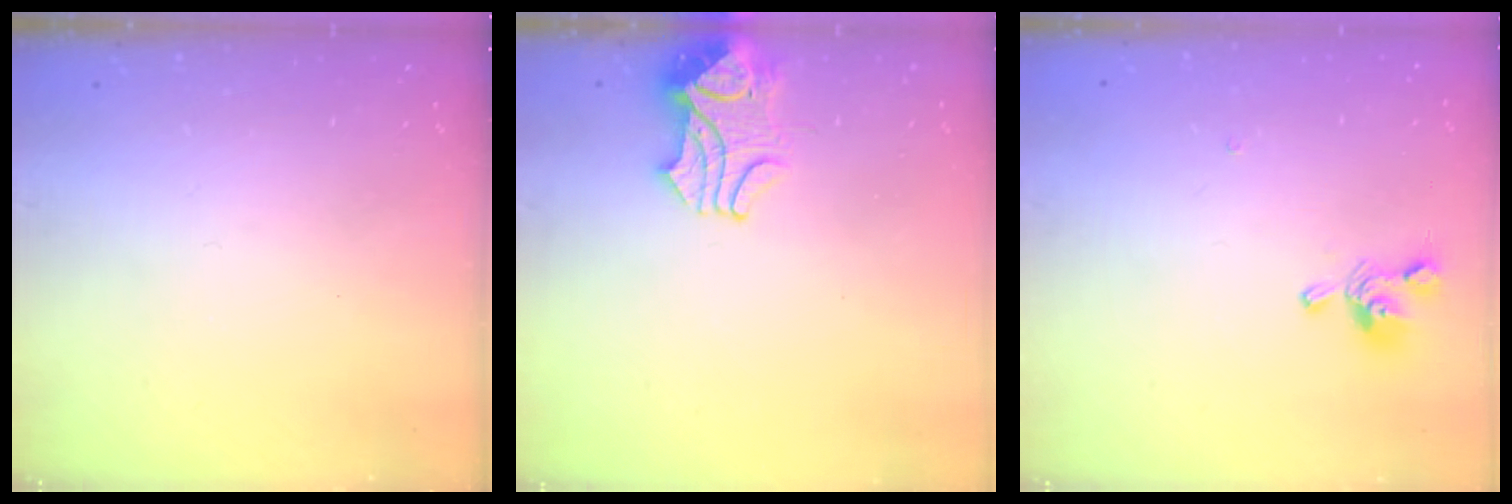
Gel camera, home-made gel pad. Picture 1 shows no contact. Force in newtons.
{"total": 2.2, "press": 2.1, "slide": 0.5}
{"total": 0.7, "press": 0.4, "slide": 0.6}